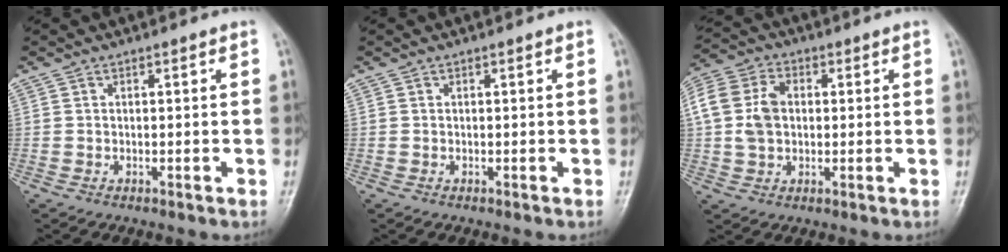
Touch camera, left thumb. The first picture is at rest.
{"total": 0.0}
{"total": 11.6, "force": [0.9, 8.7, 7.5], "torque": [-0.160, 0.019, 0.016]}